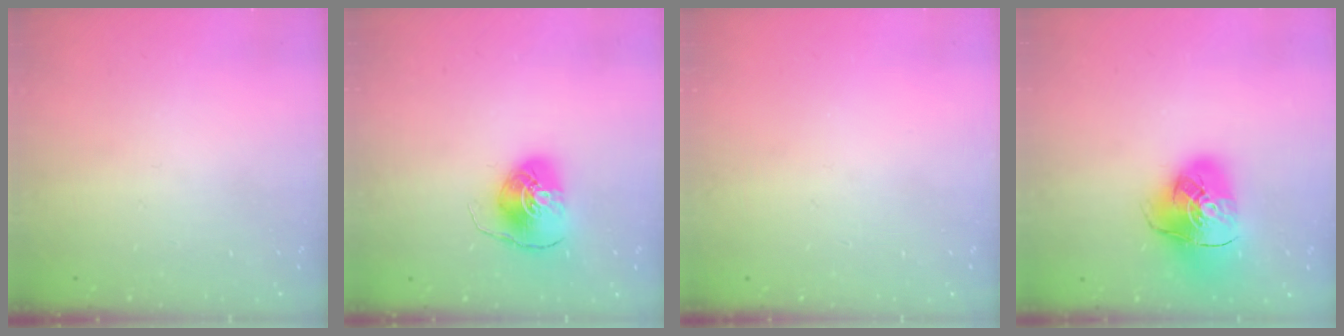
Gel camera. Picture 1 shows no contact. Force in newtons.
{"total": 7.6, "press": 7.6, "slide": 0.3}
{"total": 0.0}
{"total": 12.8, "press": 12.6, "slide": 1.9}